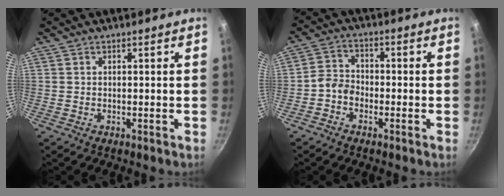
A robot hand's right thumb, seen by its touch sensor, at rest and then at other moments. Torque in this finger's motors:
{"motor_torque": [0.59, 0.22, 0.01, -0.75, 0.07]}